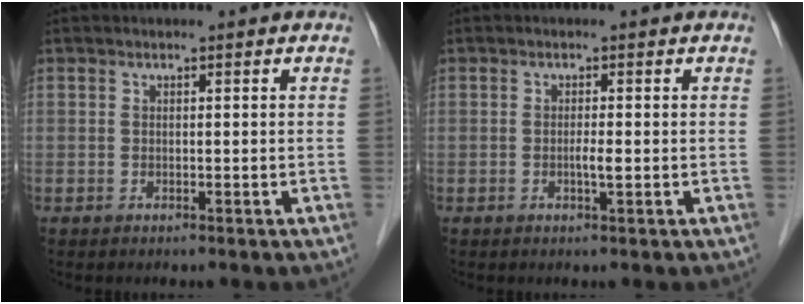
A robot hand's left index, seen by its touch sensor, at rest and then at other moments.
{"total": 1.3, "force": [-0.2, 0.0, 1.3], "torque": [-0.026, -0.002, -0.004]}